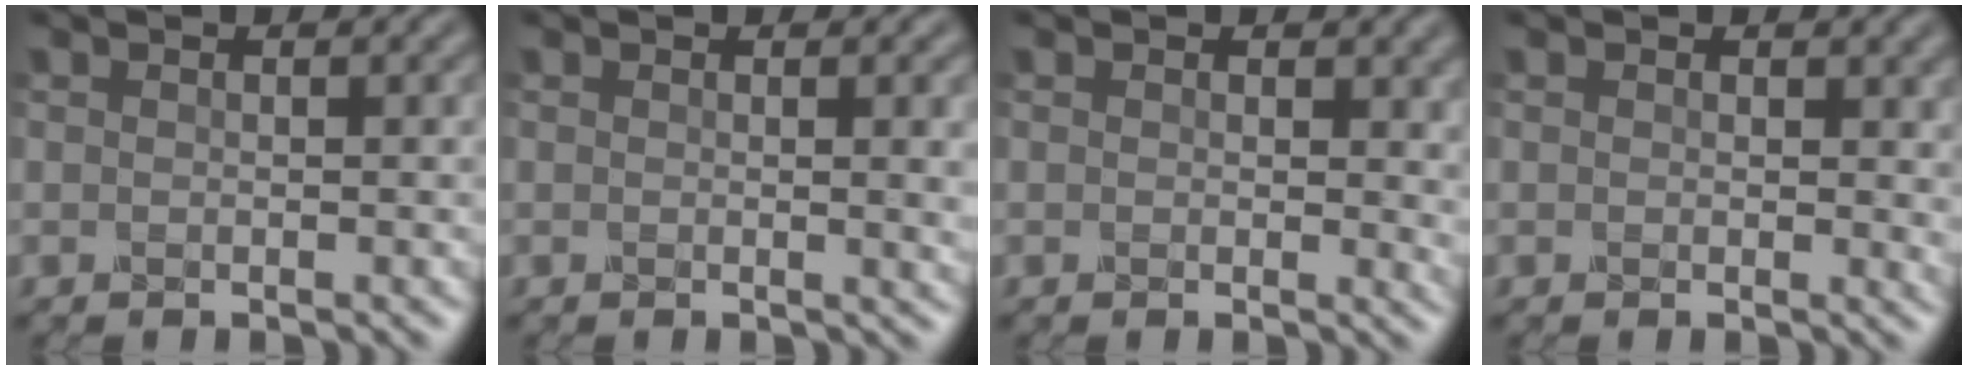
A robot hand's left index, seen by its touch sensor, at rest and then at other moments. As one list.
[{"total": 3.5, "force": [-0.1, 1.7, 3.0], "torque": [-0.023, 0.003, -0.005]}, {"total": 3.4, "force": [0.2, 2.2, 2.6], "torque": [-0.018, 0.004, 0.000]}, {"total": 2.3, "force": [0.2, 1.5, 1.8], "torque": [-0.015, 0.002, 0.000]}]